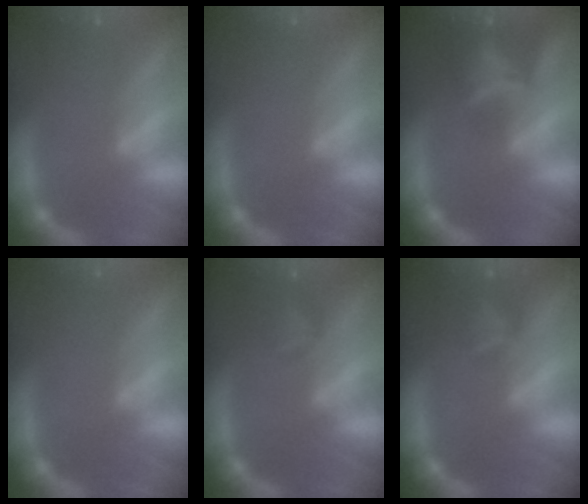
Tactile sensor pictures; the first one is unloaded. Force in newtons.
{"total": 0.0}
{"total": 5.0}
{"total": 0.0}
{"total": 1.9}
{"total": 2.4}